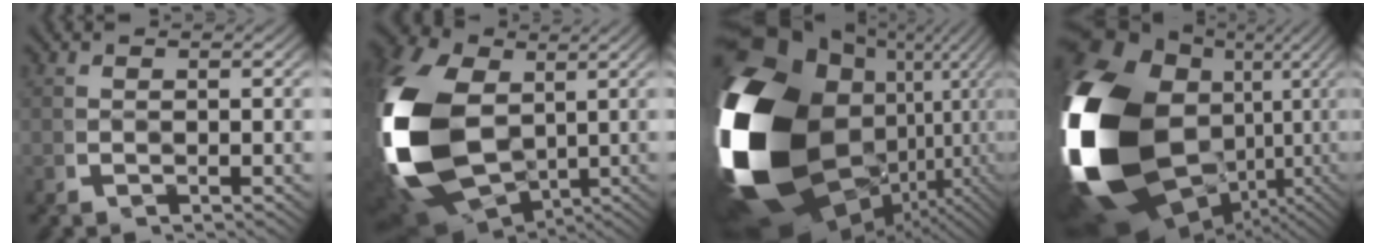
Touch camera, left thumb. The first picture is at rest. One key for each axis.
{"total": 19.2, "fx": -0.1, "fy": 14.0, "fz": 13.1, "tx": -0.345, "ty": -0.068, "tz": 0.036}
{"total": 31.4, "fx": -2.6, "fy": 20.0, "fz": 24.0, "tx": -0.449, "ty": -0.069, "tz": -0.001}
{"total": 28.2, "fx": -1.3, "fy": 18.6, "fz": 21.2, "tx": -0.452, "ty": -0.077, "tz": 0.021}